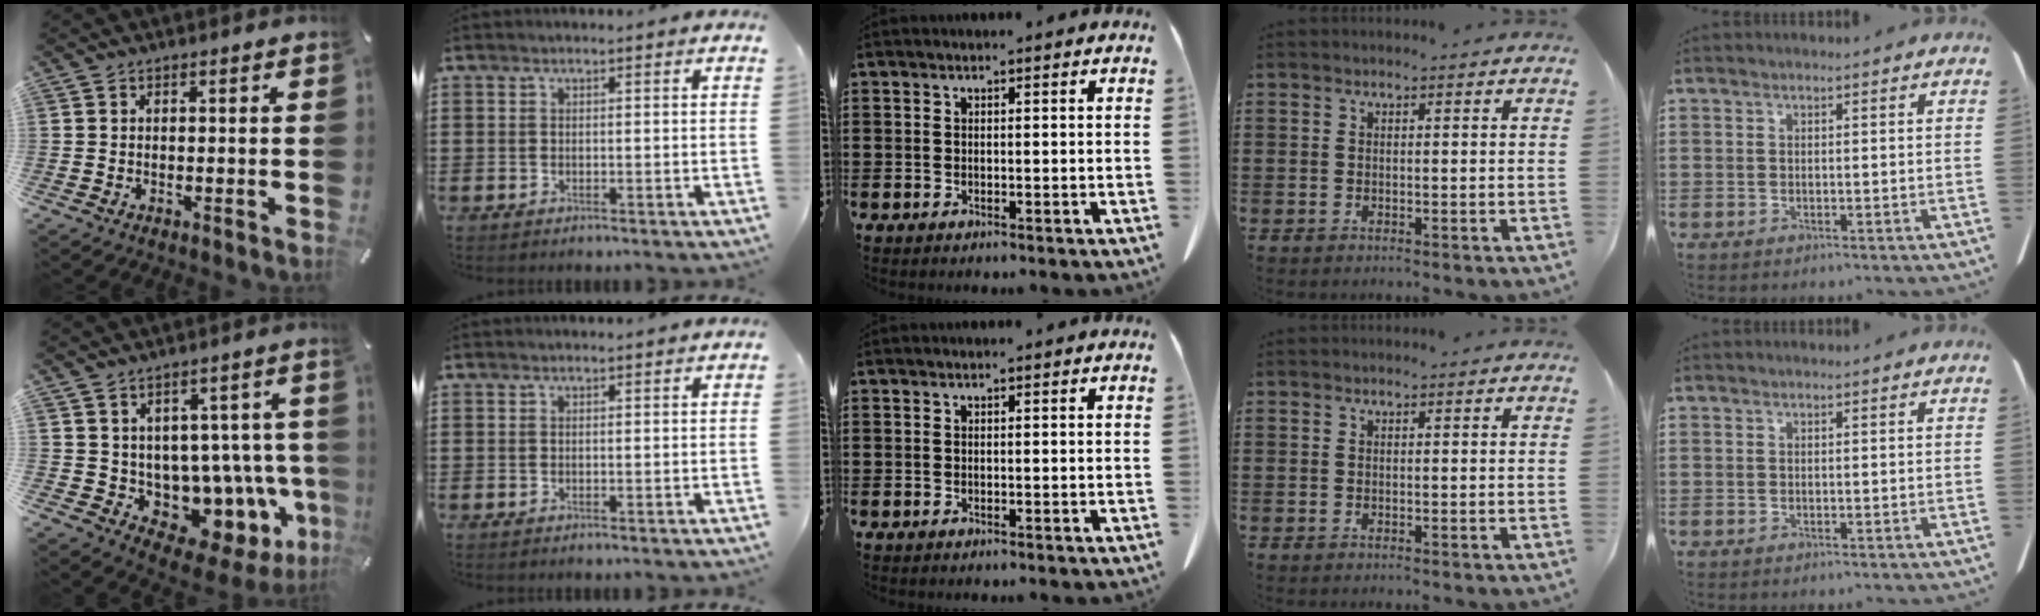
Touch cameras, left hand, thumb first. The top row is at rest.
{"thumb": {"total": 8.9, "force": [-0.6, 7.7, 4.6], "torque": [-0.057, -0.031, 0.010]}}